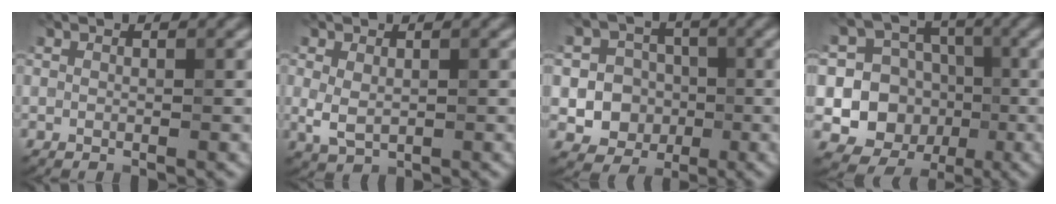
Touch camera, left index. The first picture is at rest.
{"total": 2.3, "force": [0.2, 1.5, 1.7], "torque": [-0.038, -0.002, 0.008]}
{"total": 6.0, "force": [-1.2, 5.5, 2.2], "torque": [-0.016, 0.005, -0.041]}
{"total": 11.5, "force": [-1.7, 11.0, 2.9], "torque": [-0.057, 0.004, -0.037]}